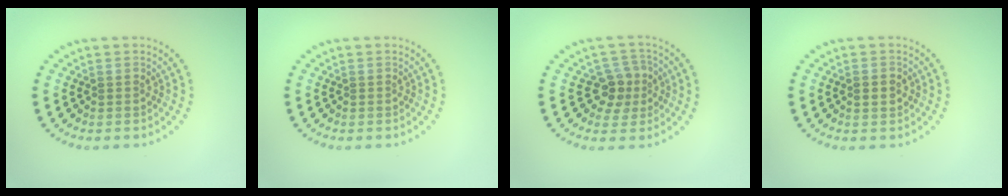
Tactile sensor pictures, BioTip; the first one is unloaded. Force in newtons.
{"total": 0.0}
{"total": 2.8, "press": 2.5, "slide": 1.3}
{"total": 1.9, "press": 1.9, "slide": 0.1}